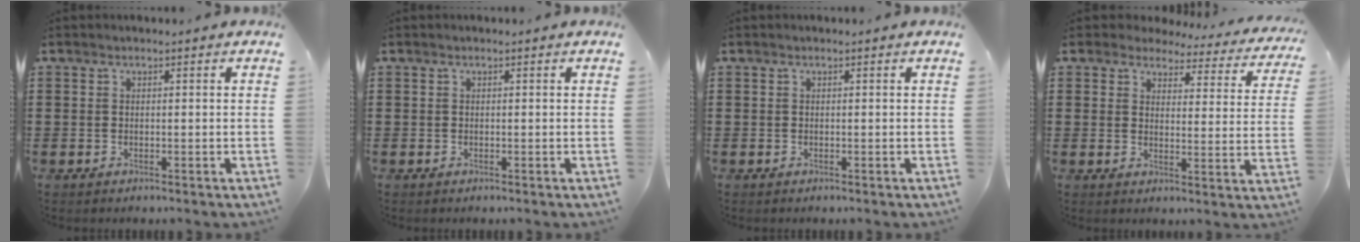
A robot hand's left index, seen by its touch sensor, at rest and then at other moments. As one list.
[{"total": 0.0}, {"total": 0.0}, {"total": 3.8, "force": [3.6, 1.1, 0.9], "torque": [-0.039, -0.020, 0.060]}]